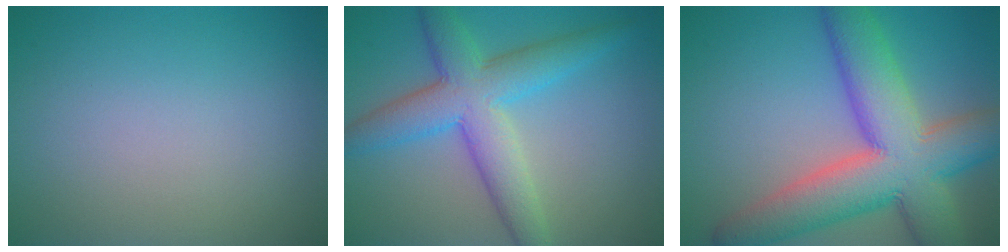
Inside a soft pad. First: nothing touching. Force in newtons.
{"total": 6.7, "press": 6.7, "slide": 0.2}
{"total": 11.9, "press": 11.8, "slide": 0.6}